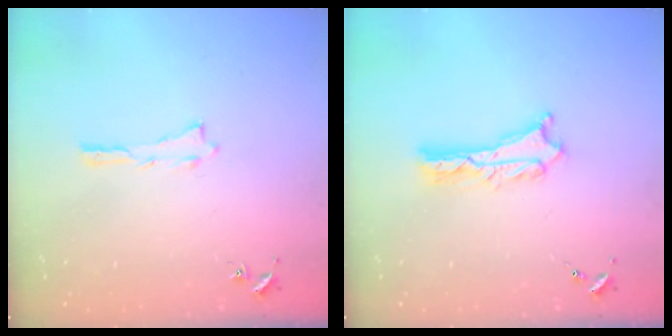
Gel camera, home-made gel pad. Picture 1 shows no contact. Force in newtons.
{"total": 2.4, "press": 2.4, "slide": 0.2}